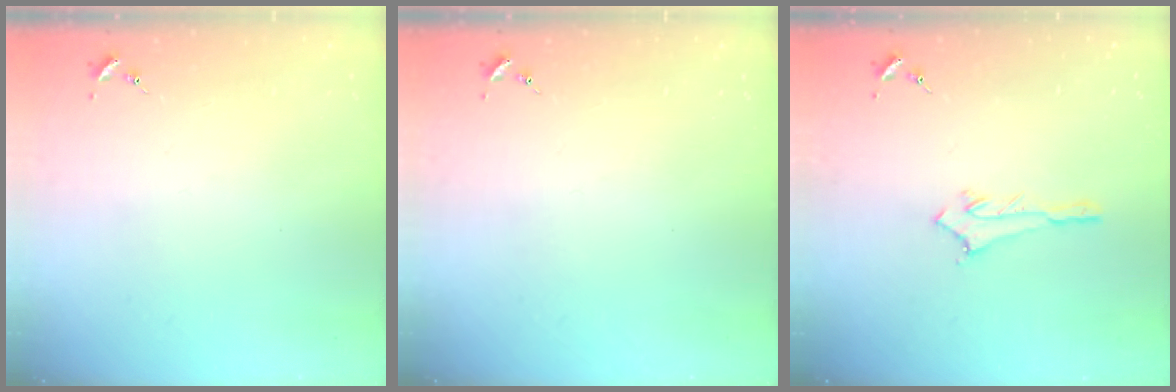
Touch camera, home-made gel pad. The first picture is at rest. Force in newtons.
{"total": 0.0}
{"total": 2.9, "press": 2.8, "slide": 0.4}